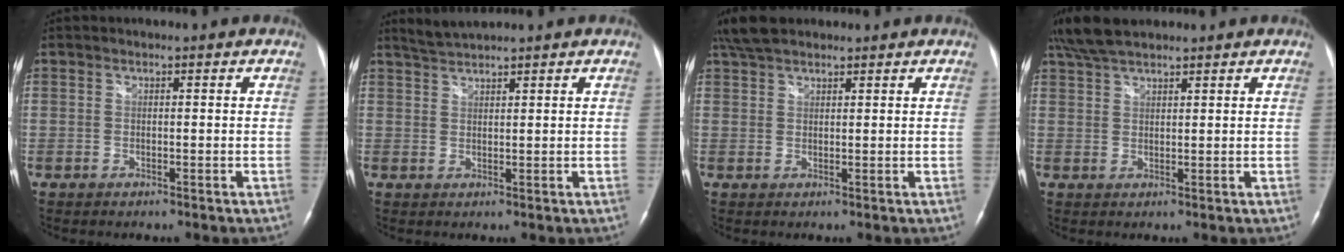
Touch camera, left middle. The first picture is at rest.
{"total": 2.6, "force": [2.5, -0.3, 0.3], "torque": [-0.012, 0.009, 0.054]}
{"total": 5.4, "force": [4.5, 2.0, 2.3], "torque": [-0.051, 0.024, 0.086]}
{"total": 6.6, "force": [5.6, 1.5, 3.0], "torque": [-0.068, 0.027, 0.110]}